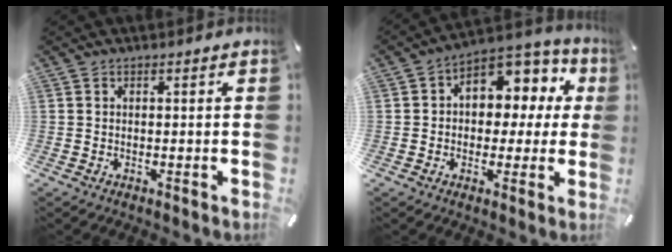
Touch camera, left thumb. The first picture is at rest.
{"total": 9.3, "force": [2.2, 7.5, 5.0], "torque": [-0.071, -0.015, 0.042]}